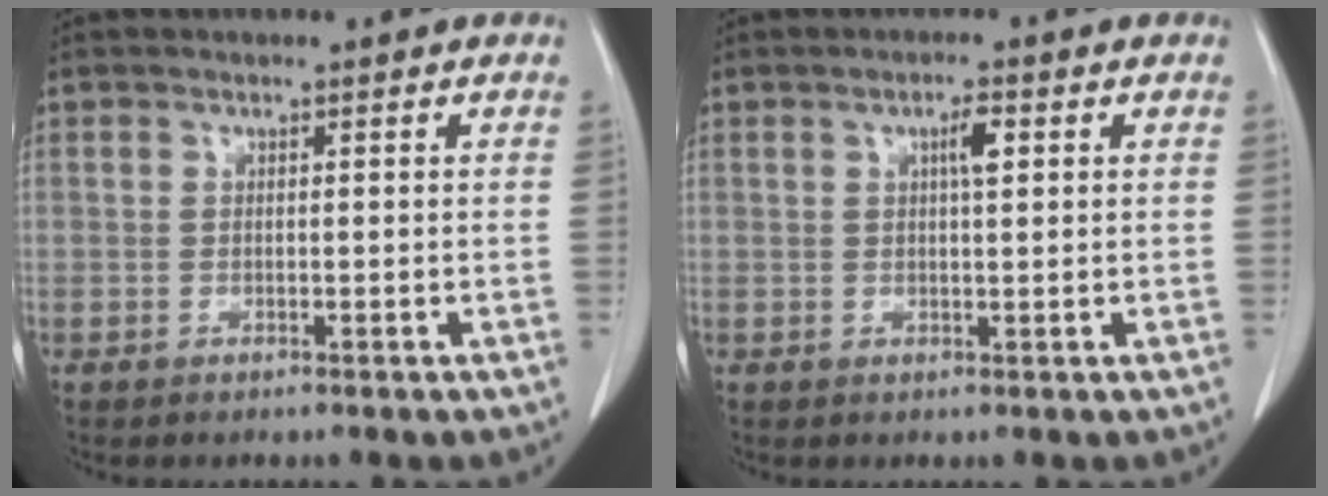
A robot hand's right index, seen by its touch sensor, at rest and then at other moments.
{"total": 2.7, "force": [0.9, 0.5, 2.5], "torque": [-0.044, 0.002, 0.014]}